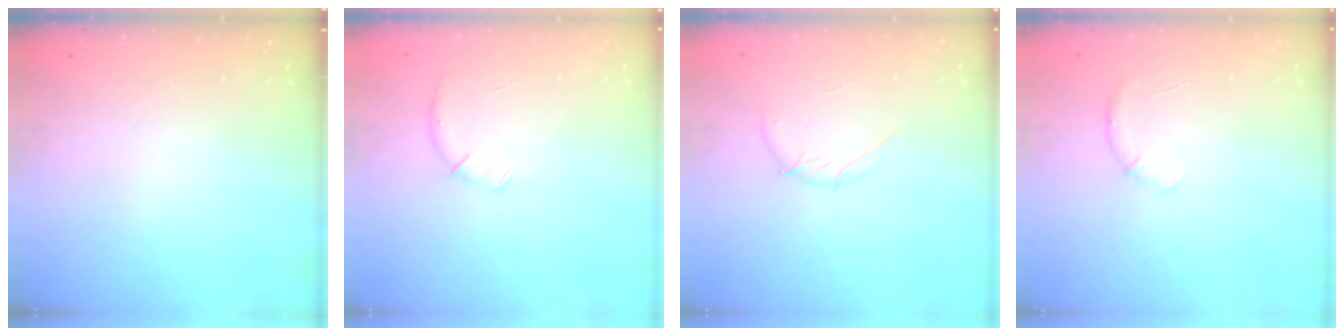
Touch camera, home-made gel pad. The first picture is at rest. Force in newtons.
{"total": 5.6, "press": 5.5, "slide": 1.2}
{"total": 6.6, "press": 6.3, "slide": 2.0}
{"total": 6.3, "press": 6.0, "slide": 1.8}